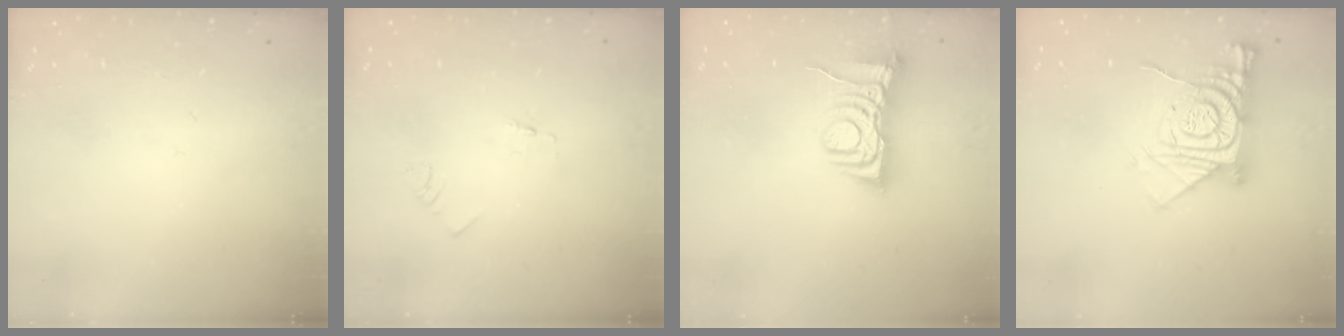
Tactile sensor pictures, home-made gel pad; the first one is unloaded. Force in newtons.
{"total": 1.3, "press": 1.2, "slide": 0.1}
{"total": 8.3, "press": 8.2, "slide": 1.1}
{"total": 13.6, "press": 13.5, "slide": 1.3}